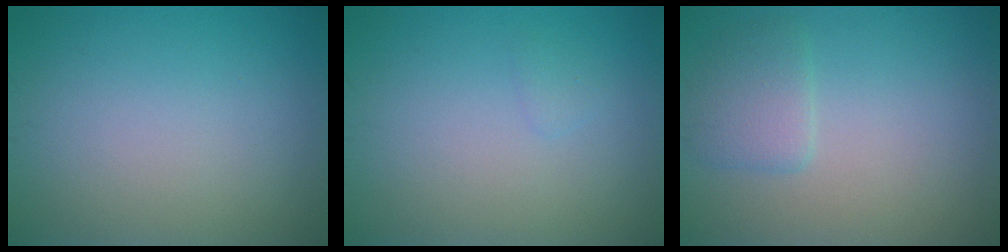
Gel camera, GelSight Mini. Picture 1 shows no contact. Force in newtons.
{"total": 0.6, "press": 0.6, "slide": 0.0}
{"total": 2.3, "press": 2.3, "slide": 0.2}